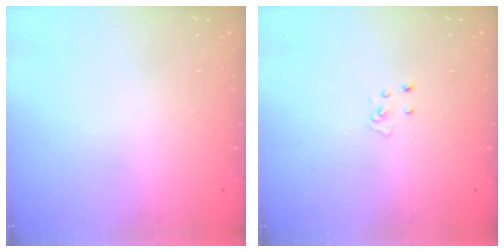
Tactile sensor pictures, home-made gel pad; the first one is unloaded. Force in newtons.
{"total": 3.7, "press": 3.7, "slide": 0.3}